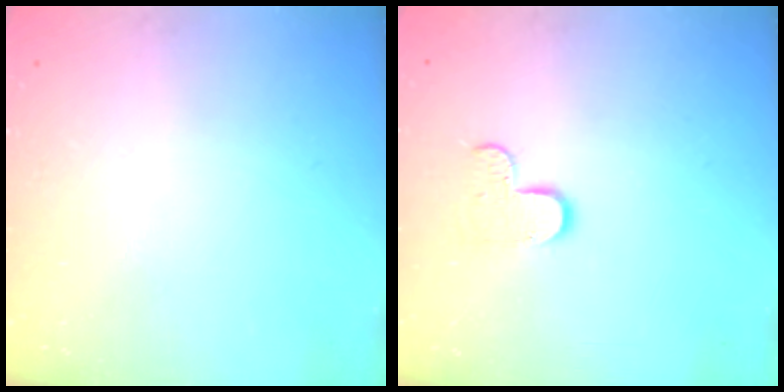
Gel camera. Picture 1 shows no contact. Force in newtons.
{"total": 6.2, "press": 6.2, "slide": 0.3}